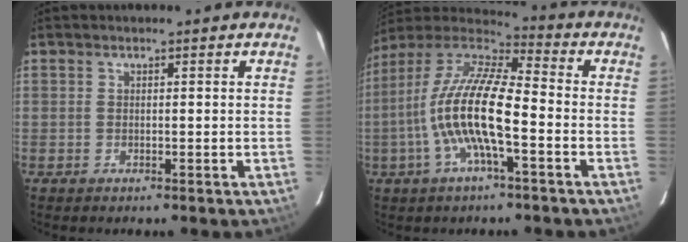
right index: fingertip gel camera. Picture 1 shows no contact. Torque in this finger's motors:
{"motor_torque": [1.83, -0.31, 1.05, 0.21]}